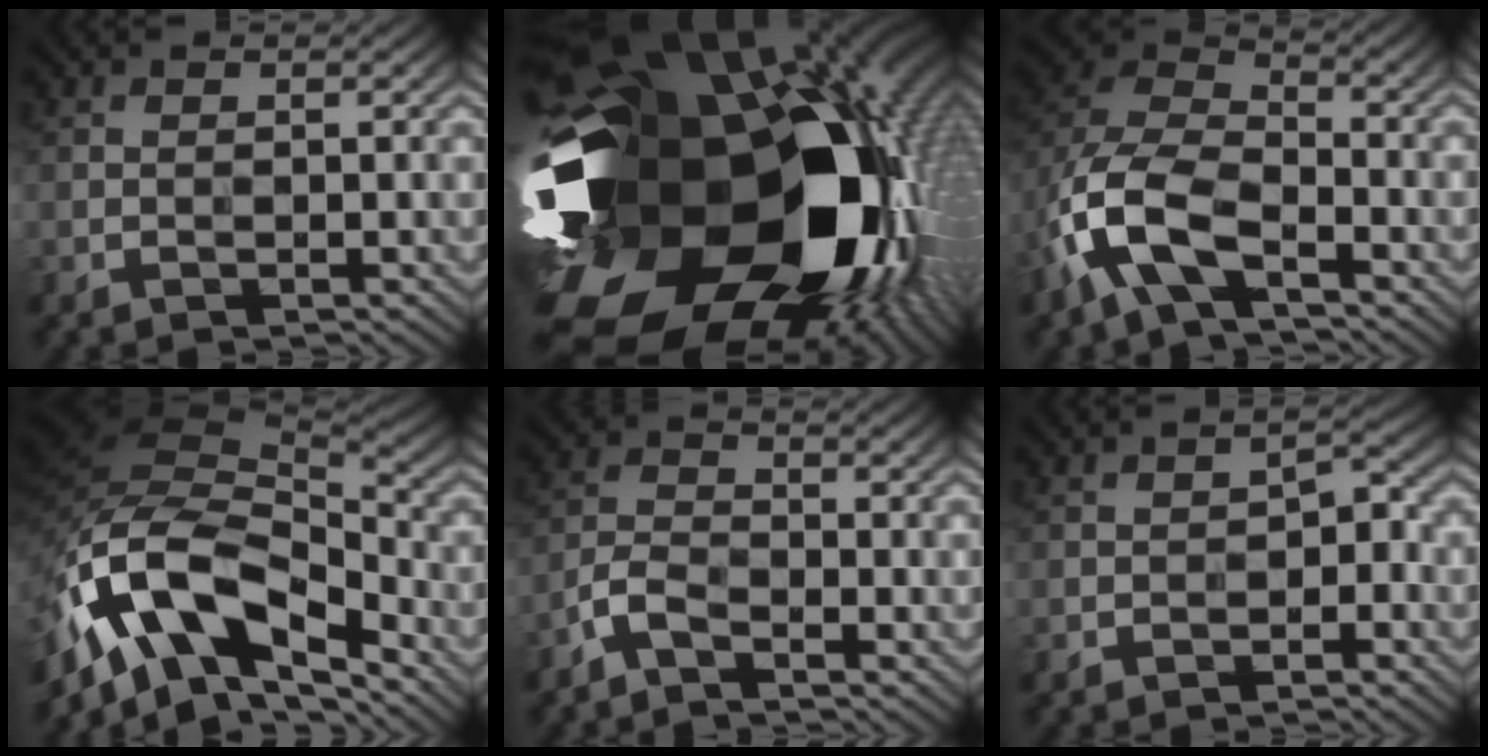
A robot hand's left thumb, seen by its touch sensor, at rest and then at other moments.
{"total": 22.1, "force": [-2.8, 15.9, 15.1], "torque": [-0.295, -0.053, -0.051]}
{"total": 11.3, "force": [-5.3, 5.6, 8.2], "torque": [-0.198, -0.009, -0.116]}
{"total": 15.4, "force": [-7.8, 8.0, 10.6], "torque": [-0.236, -0.004, -0.156]}
{"total": 2.9, "force": [-2.4, 0.7, 1.5], "torque": [-0.034, 0.006, -0.060]}
{"total": 3.2, "force": [-1.6, 1.7, 2.2], "torque": [-0.023, 0.006, -0.031]}